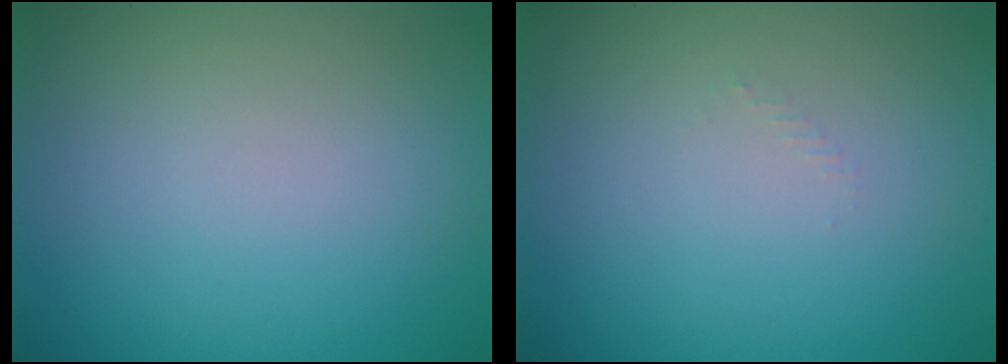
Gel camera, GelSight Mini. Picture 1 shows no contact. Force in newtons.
{"total": 0.5, "press": 0.5, "slide": 0.2}